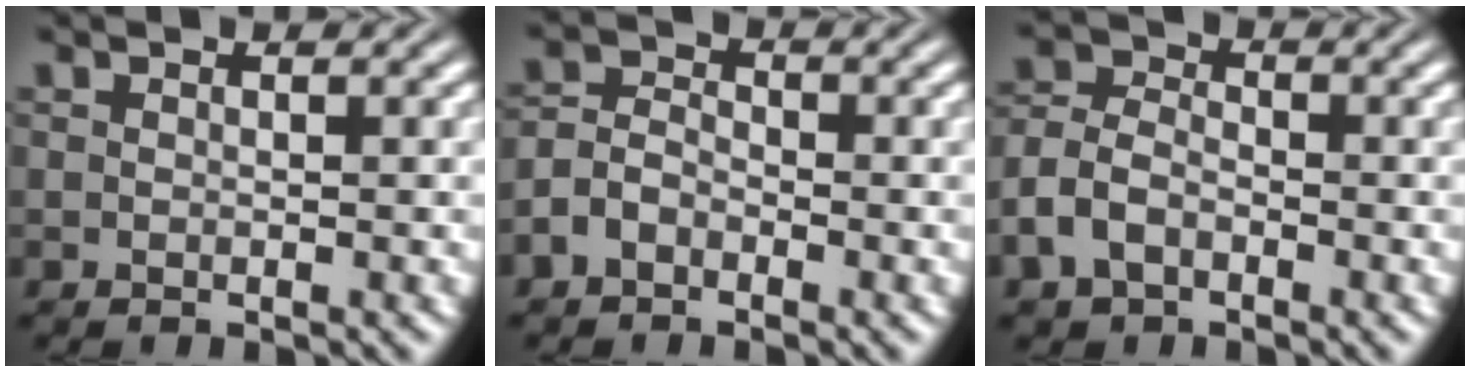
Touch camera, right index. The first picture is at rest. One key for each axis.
{"total": 2.5, "fx": -1.3, "fy": 1.8, "fz": 1.2, "tx": -0.020, "ty": -0.014, "tz": -0.020}
{"total": 3.5, "fx": -1.5, "fy": 2.6, "fz": 1.7, "tx": -0.044, "ty": -0.017, "tz": -0.020}